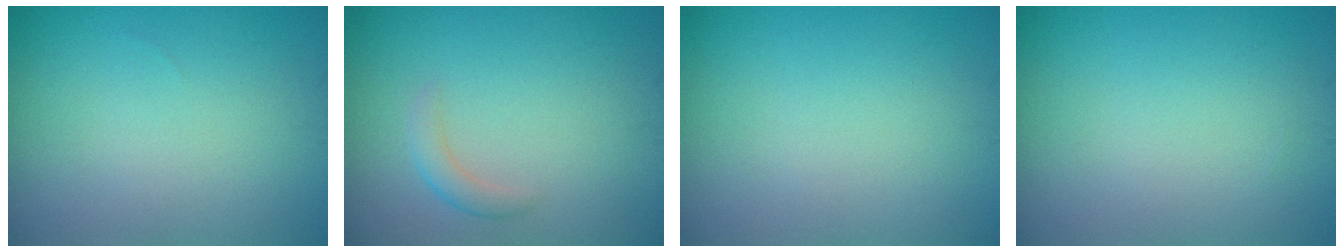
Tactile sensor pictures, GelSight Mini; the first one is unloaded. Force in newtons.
{"total": 1.6, "press": 1.6, "slide": 0.0}
{"total": 0.0}
{"total": 0.0}